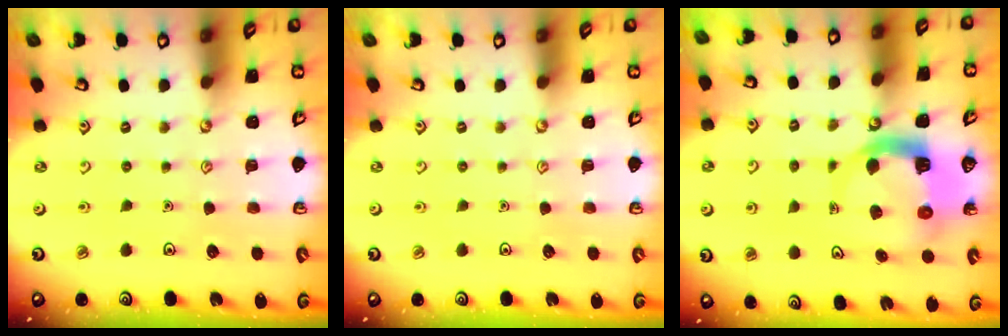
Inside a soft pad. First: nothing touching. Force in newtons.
{"total": 0.0}
{"total": 6.6, "press": 6.5, "slide": 0.8}